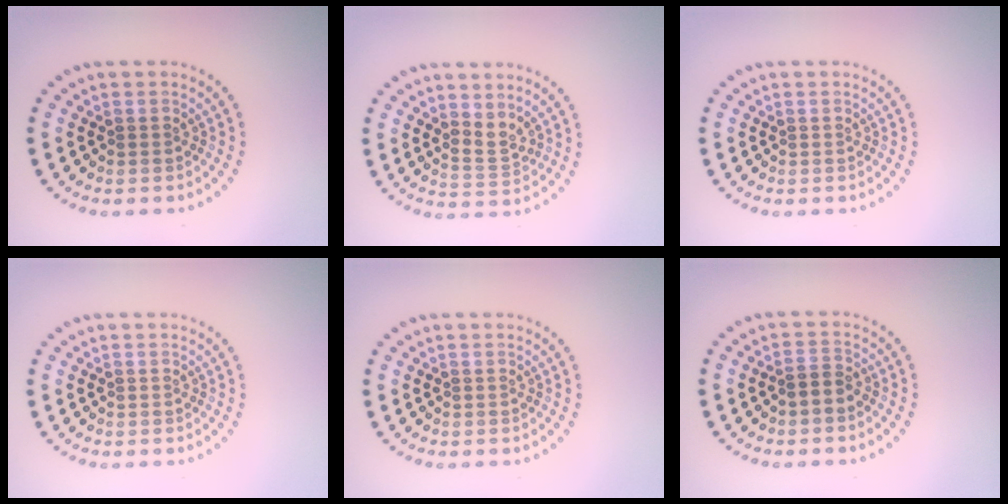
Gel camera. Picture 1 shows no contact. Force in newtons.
{"total": 2.1, "press": 1.4, "slide": 1.6}
{"total": 0.0}
{"total": 0.0}
{"total": 0.0}
{"total": 1.6, "press": 1.4, "slide": 0.8}